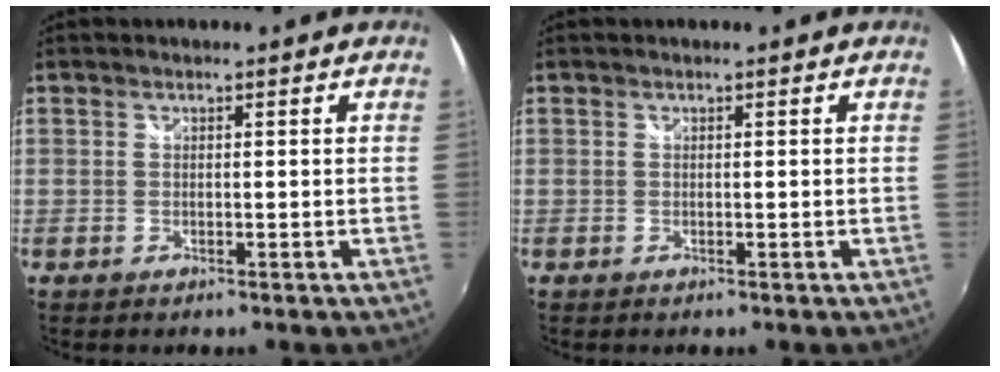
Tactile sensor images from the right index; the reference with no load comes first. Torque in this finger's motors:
{"motor_torque": [0.00, 0.00, 0.00, 0.00]}